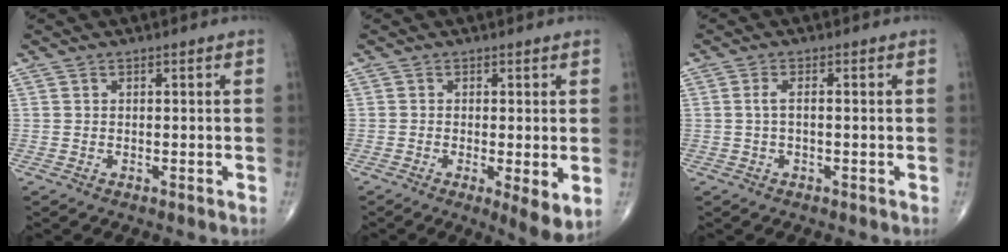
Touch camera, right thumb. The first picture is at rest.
{"total": 5.8, "force": [-1.1, 1.4, 5.6], "torque": [-0.091, -0.021, -0.019]}
{"total": 2.1, "force": [0.0, 0.6, 2.0], "torque": [-0.044, 0.008, -0.001]}